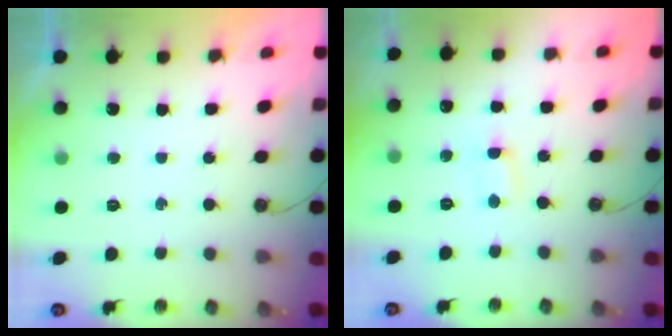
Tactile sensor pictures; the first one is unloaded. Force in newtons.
{"total": 0.8, "press": 0.8, "slide": 0.1}